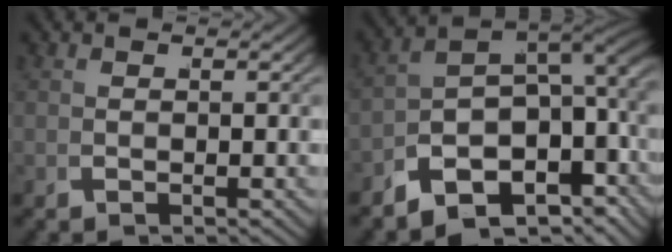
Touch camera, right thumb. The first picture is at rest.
{"total": 16.0, "force": [-0.9, 10.7, 11.8], "torque": [-0.179, -0.003, -0.039]}